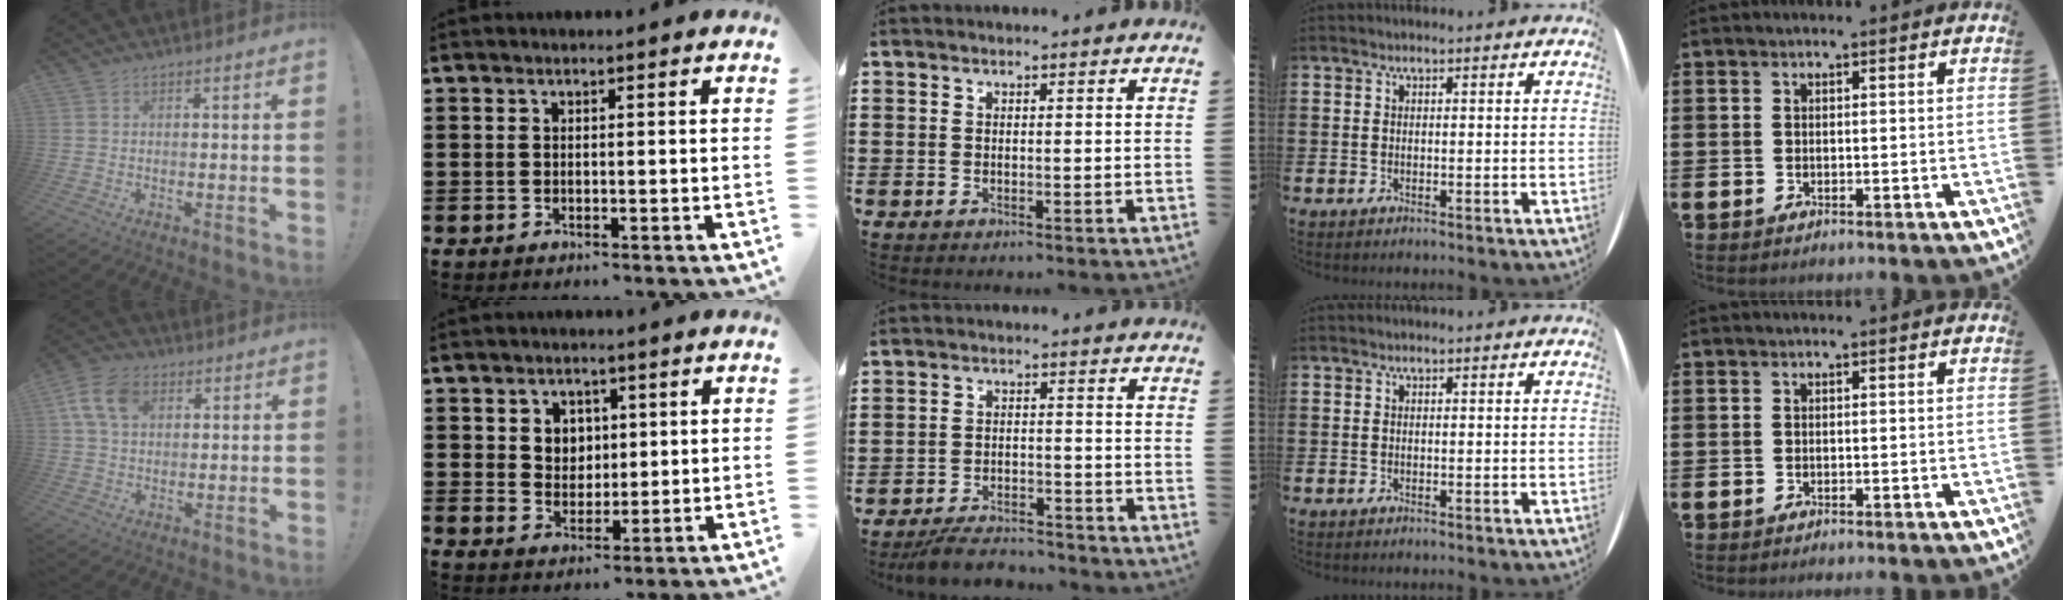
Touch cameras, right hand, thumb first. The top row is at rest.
{"thumb": {"total": 10.4, "force": [3.4, 7.0, 6.9], "torque": [-0.130, 0.013, 0.069]}, "index": {"total": 3.6, "force": [1.5, 3.2, 0.8], "torque": [-0.022, 0.009, 0.024]}, "middle": {"total": 4.4, "force": [-4.3, 0.5, 0.8], "torque": [-0.023, 0.001, -0.087]}}